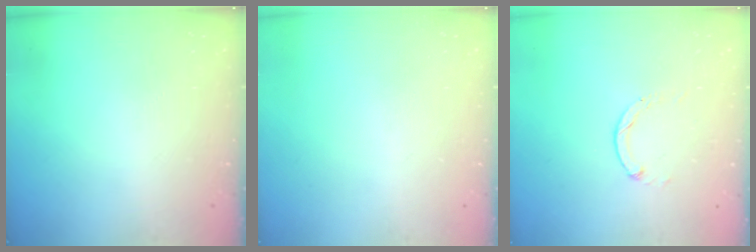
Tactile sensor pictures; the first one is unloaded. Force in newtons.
{"total": 0.0}
{"total": 0.7, "press": 0.6, "slide": 0.2}